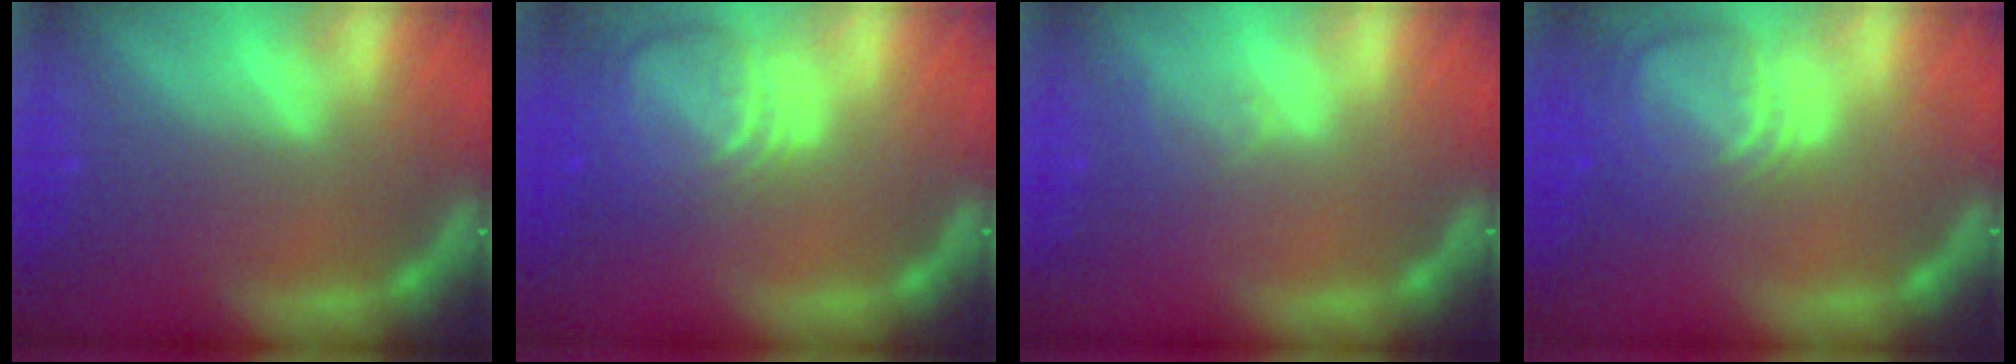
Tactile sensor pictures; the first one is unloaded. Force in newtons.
{"total": 8.0}
{"total": 1.5}
{"total": 7.5}